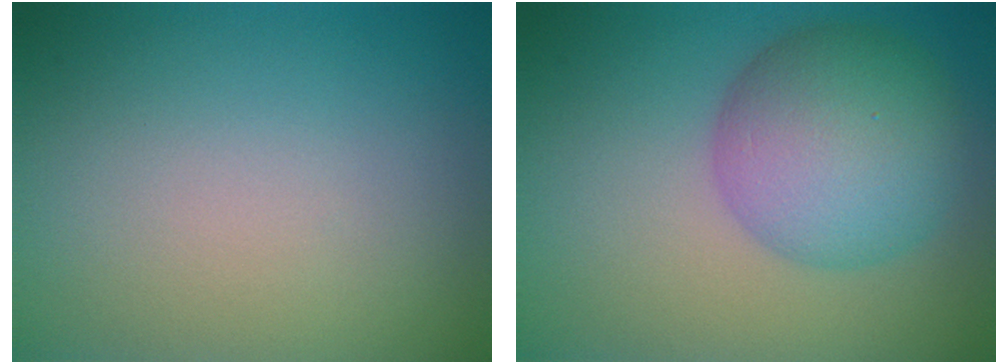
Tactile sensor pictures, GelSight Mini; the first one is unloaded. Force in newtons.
{"total": 7.7, "press": 7.7, "slide": 0.3}